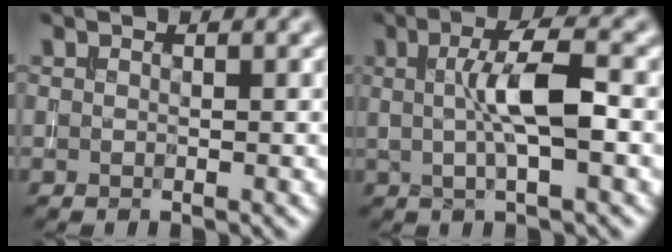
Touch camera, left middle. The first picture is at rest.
{"total": 5.0, "force": [0.4, 1.1, 4.9], "torque": [-0.085, 0.009, 0.005]}